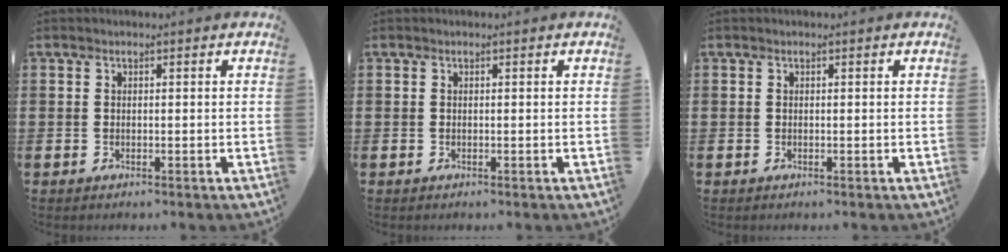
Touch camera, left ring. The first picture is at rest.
{"total": 0.0}
{"total": 0.0}